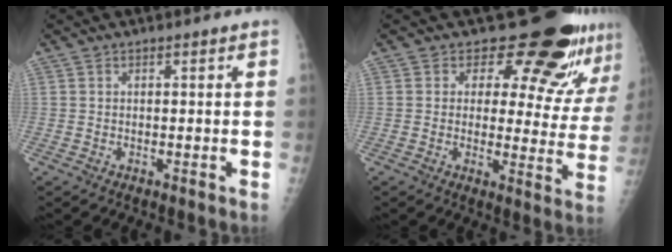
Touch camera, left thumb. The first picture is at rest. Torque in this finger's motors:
{"motor_torque": [1.20, 1.32, 0.49, -0.80, 0.02]}